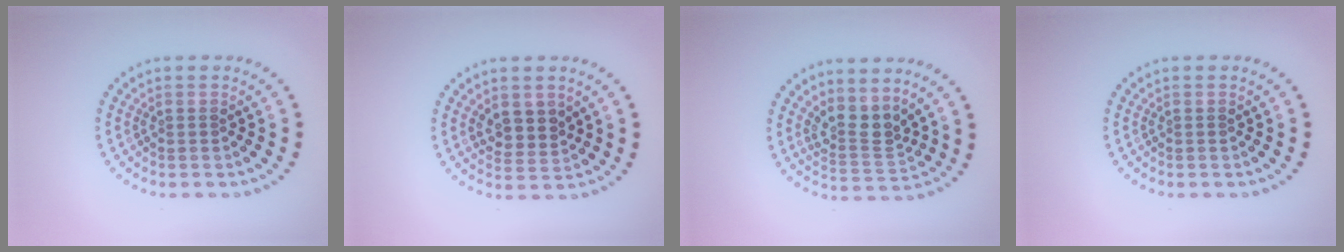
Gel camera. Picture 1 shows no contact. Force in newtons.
{"total": 2.4, "press": 2.3, "slide": 0.9}
{"total": 3.0, "press": 2.3, "slide": 1.8}
{"total": 0.0}